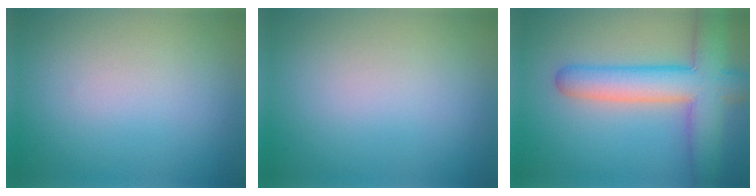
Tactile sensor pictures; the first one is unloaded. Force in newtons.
{"total": 0.0}
{"total": 8.0, "press": 8.0, "slide": 0.6}